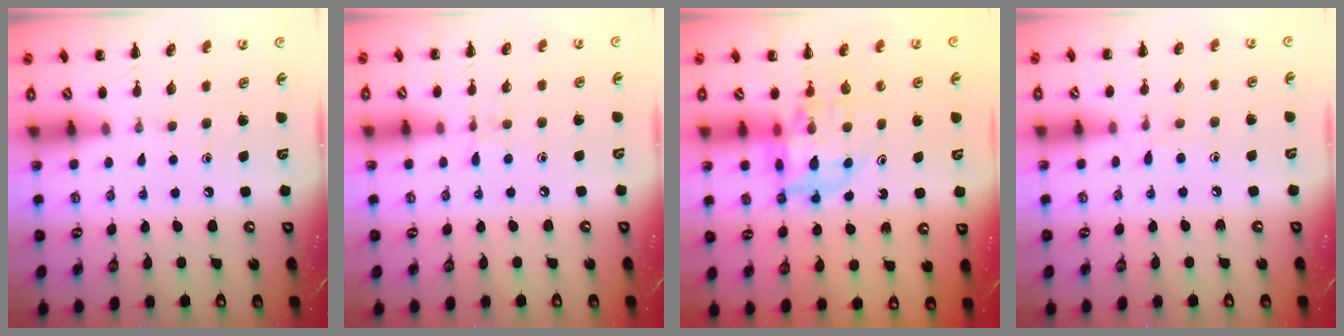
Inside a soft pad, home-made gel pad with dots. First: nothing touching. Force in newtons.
{"total": 4.9, "press": 4.6, "slide": 1.7}
{"total": 11.2, "press": 10.7, "slide": 3.3}
{"total": 4.6, "press": 4.3, "slide": 1.7}